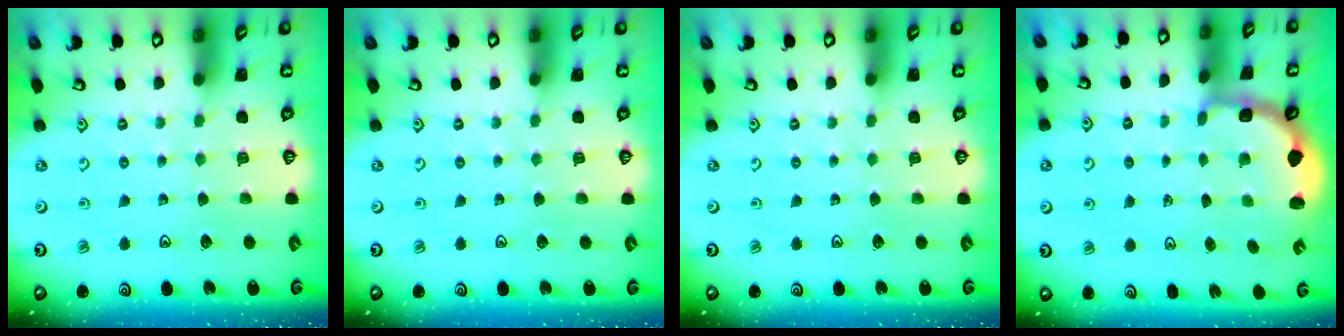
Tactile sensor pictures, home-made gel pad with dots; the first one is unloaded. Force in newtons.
{"total": 0.0}
{"total": 0.0}
{"total": 2.5, "press": 2.2, "slide": 1.1}